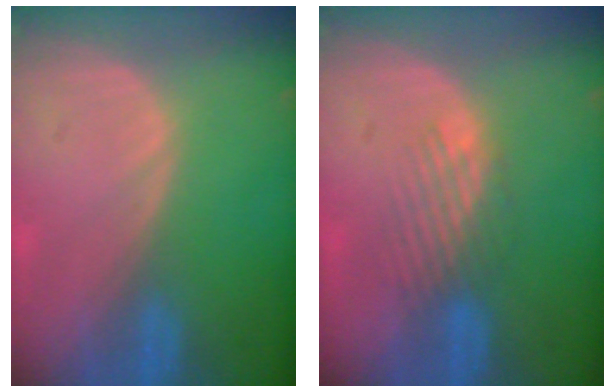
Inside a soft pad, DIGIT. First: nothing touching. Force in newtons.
{"total": 3.6, "press": 3.1, "slide": 1.9}